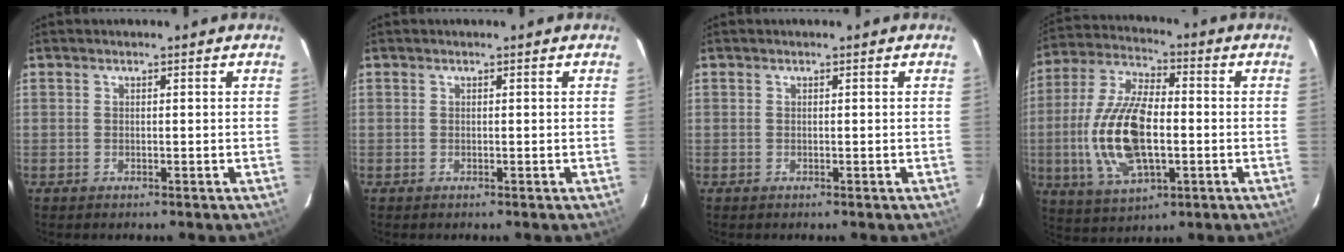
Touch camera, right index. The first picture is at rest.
{"total": 0.0}
{"total": 0.0}
{"total": 17.0, "force": [-2.4, 7.7, 15.0], "torque": [-0.316, 0.000, -0.041]}